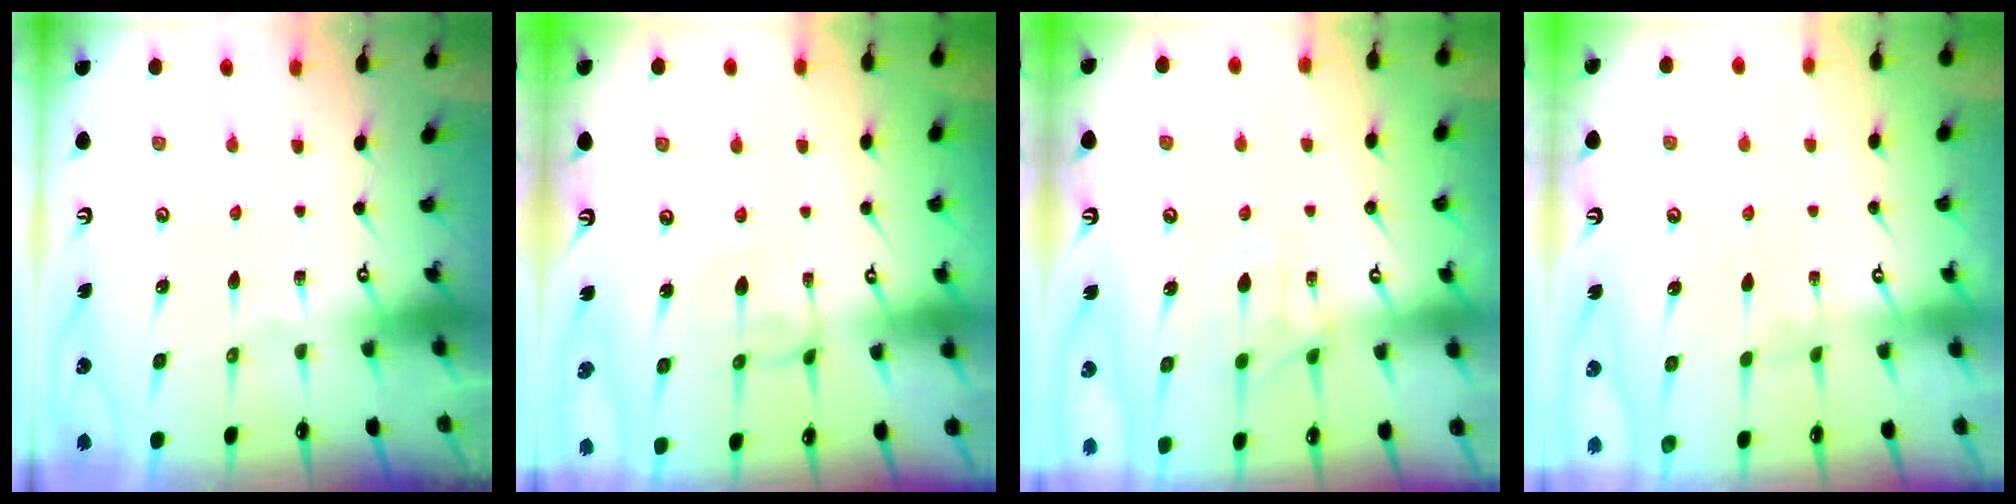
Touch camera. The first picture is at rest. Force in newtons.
{"total": 1.9, "press": 1.9, "slide": 0.3}
{"total": 1.0, "press": 0.5, "slide": 0.8}
{"total": 2.8, "press": 2.8, "slide": 0.3}